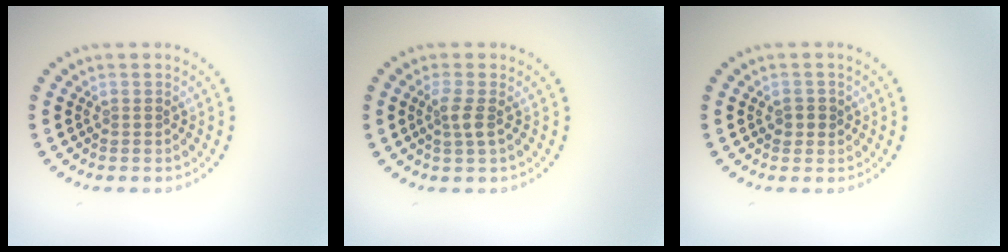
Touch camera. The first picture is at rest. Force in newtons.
{"total": 1.7, "press": 1.4, "slide": 1.0}
{"total": 1.3, "press": 1.2, "slide": 0.5}